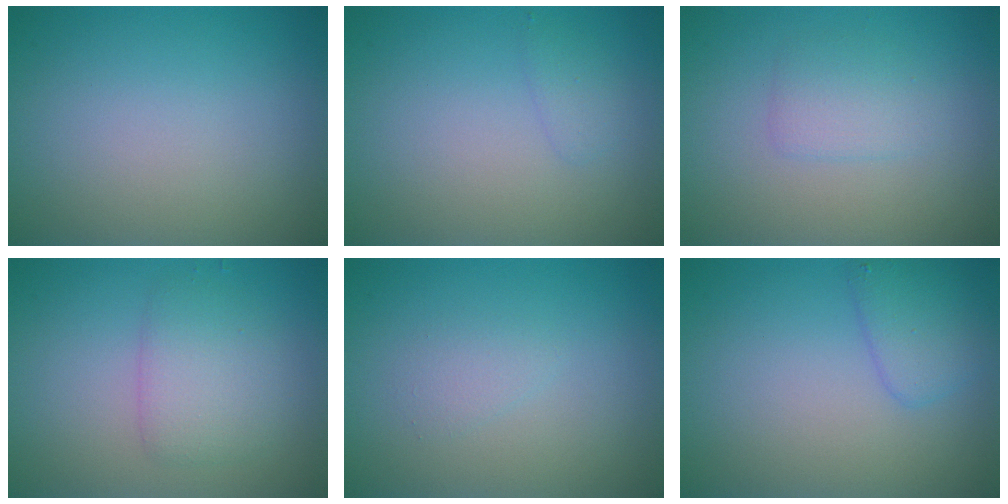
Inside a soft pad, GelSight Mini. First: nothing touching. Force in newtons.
{"total": 1.0, "press": 0.9, "slide": 0.1}
{"total": 1.9, "press": 1.9, "slide": 0.1}
{"total": 2.9, "press": 2.9, "slide": 0.1}
{"total": 1.1, "press": 1.1, "slide": 0.1}
{"total": 2.4, "press": 2.4, "slide": 0.1}